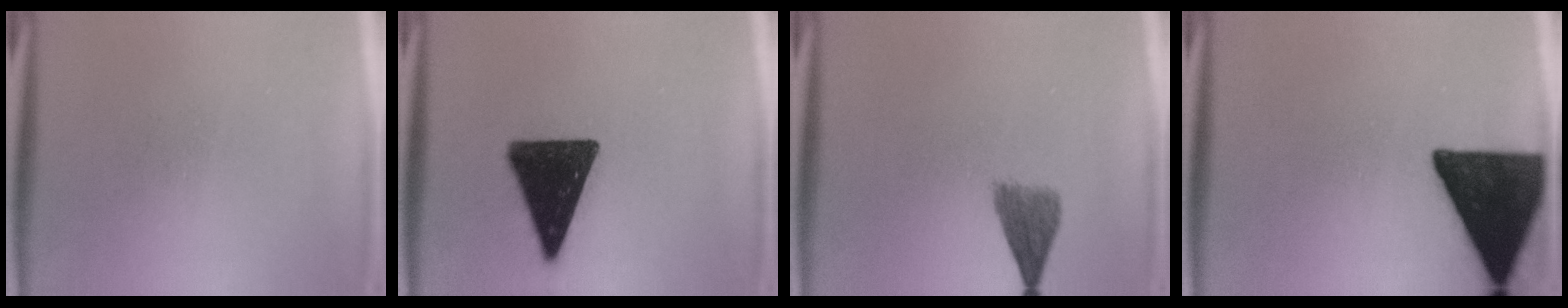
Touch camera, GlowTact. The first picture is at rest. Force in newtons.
{"total": 16.0}
{"total": 3.6}
{"total": 18.3}